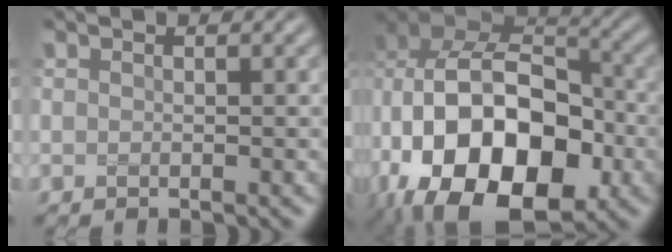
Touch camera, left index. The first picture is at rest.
{"total": 19.2, "force": [-6.8, 12.4, 13.1], "torque": [-0.219, 0.001, -0.109]}